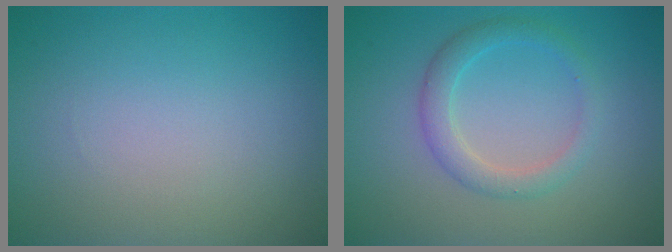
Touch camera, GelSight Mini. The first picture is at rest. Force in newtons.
{"total": 2.6, "press": 2.6, "slide": 0.0}